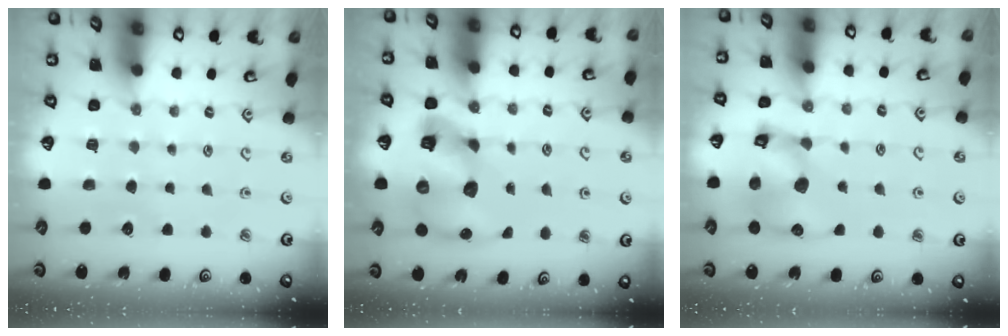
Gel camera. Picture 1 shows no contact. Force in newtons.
{"total": 15.1, "press": 15.0, "slide": 2.1}
{"total": 11.0, "press": 10.9, "slide": 1.6}